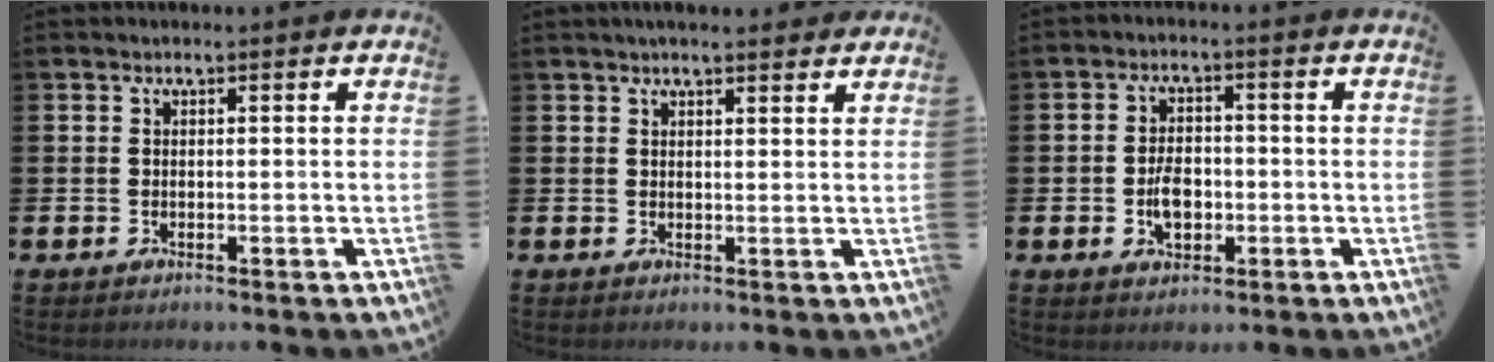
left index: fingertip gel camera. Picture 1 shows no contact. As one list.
[{"total": 2.4, "force": [2.3, 0.2, 0.8], "torque": [-0.011, -0.009, 0.039]}, {"total": 4.2, "force": [-0.8, 2.7, 3.2], "torque": [-0.046, 0.001, -0.017]}]